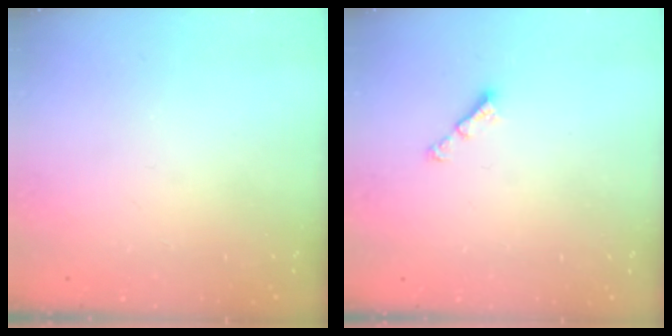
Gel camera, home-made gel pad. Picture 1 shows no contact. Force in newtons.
{"total": 3.0, "press": 2.9, "slide": 0.5}